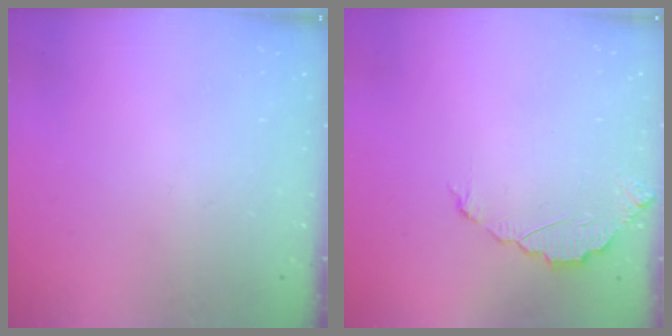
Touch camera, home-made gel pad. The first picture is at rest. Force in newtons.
{"total": 3.7, "press": 3.7, "slide": 0.3}